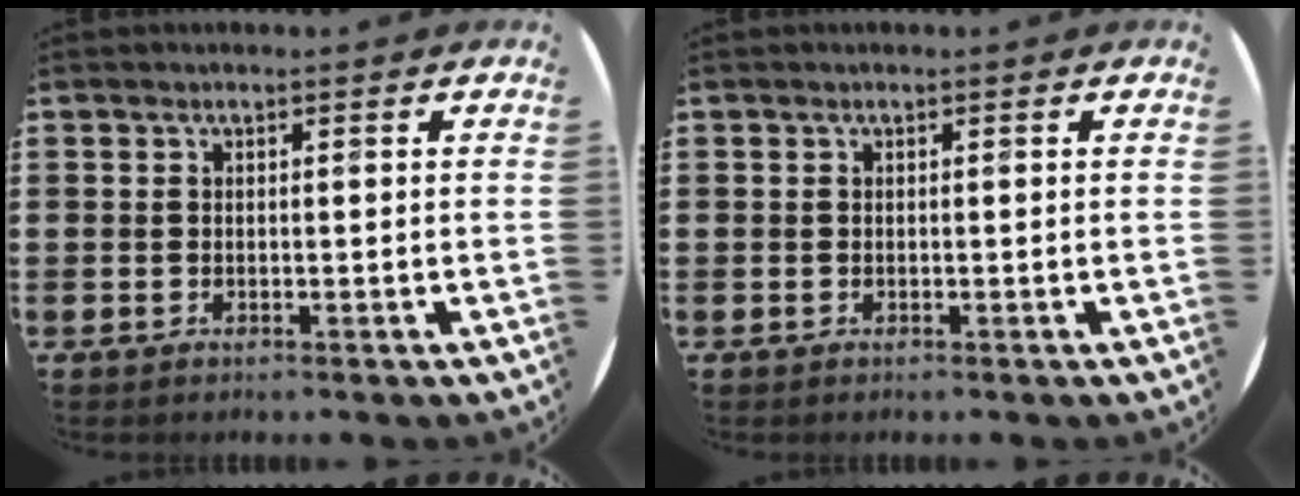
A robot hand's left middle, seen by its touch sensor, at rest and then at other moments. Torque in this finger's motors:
{"motor_torque": [-0.03, -0.03, 0.00, -0.01]}